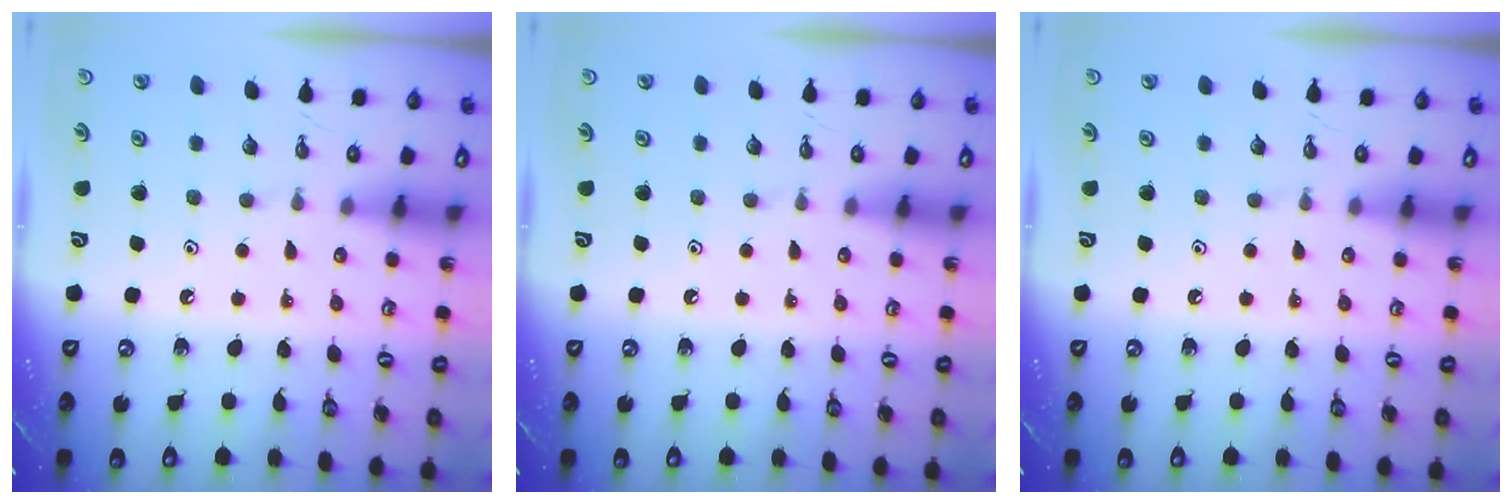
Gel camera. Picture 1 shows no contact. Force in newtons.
{"total": 0.0}
{"total": 0.0}